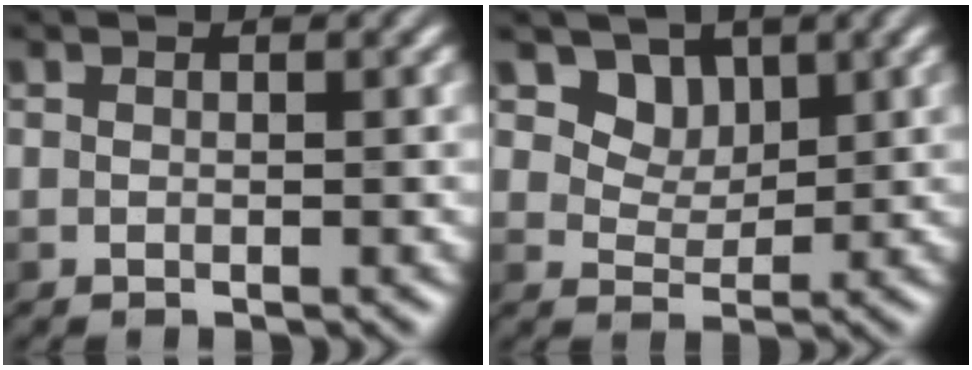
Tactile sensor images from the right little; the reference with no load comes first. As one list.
[{"total": 4.3, "force": [2.4, 3.0, 1.9], "torque": [-0.042, -0.024, 0.059]}]